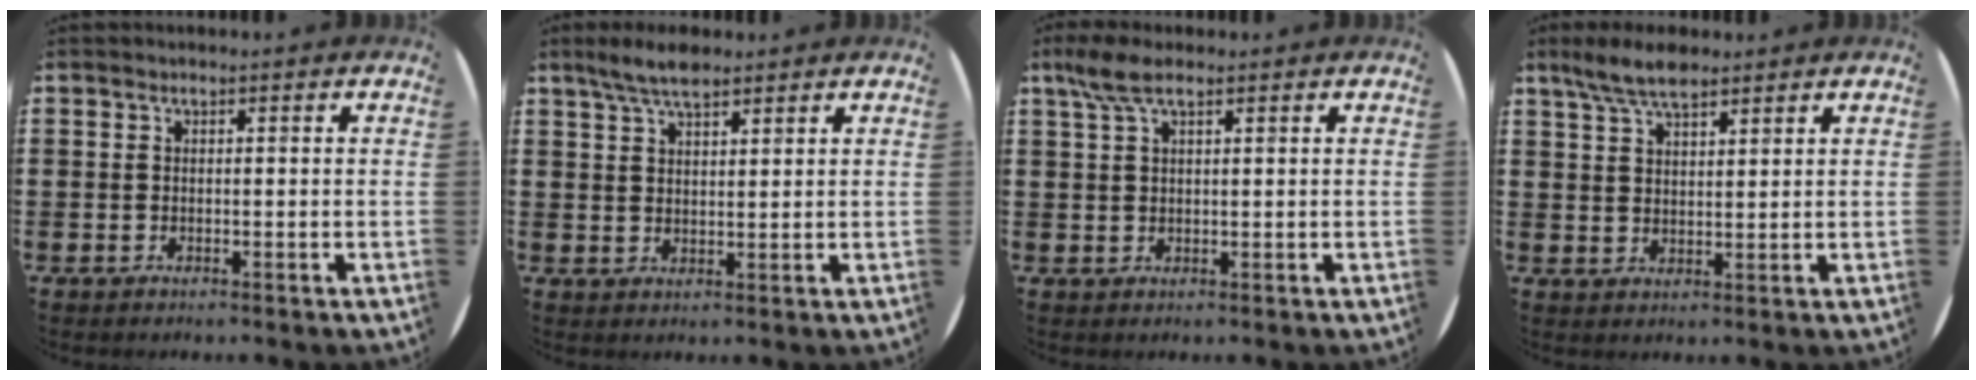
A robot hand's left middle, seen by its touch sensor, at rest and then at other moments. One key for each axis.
{"total": 4.6, "fx": 3.8, "fy": 1.3, "fz": 2.2, "tx": -0.043, "ty": -0.006, "tz": 0.067}
{"total": 3.7, "fx": 2.3, "fy": 1.1, "fz": 2.7, "tx": -0.058, "ty": 0.005, "tz": 0.043}
{"total": 5.6, "fx": 4.6, "fy": 1.7, "fz": 2.7, "tx": -0.063, "ty": -0.006, "tz": 0.086}